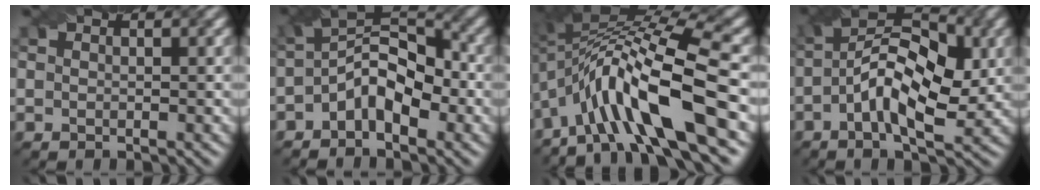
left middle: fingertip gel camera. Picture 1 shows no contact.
{"total": 6.3, "force": [-1.9, 3.4, 5.0], "torque": [-0.082, 0.019, -0.042]}
{"total": 12.0, "force": [-3.5, 3.3, 11.1], "torque": [-0.197, 0.018, -0.064]}
{"total": 8.6, "force": [-0.6, 4.2, 7.5], "torque": [-0.131, 0.018, -0.017]}